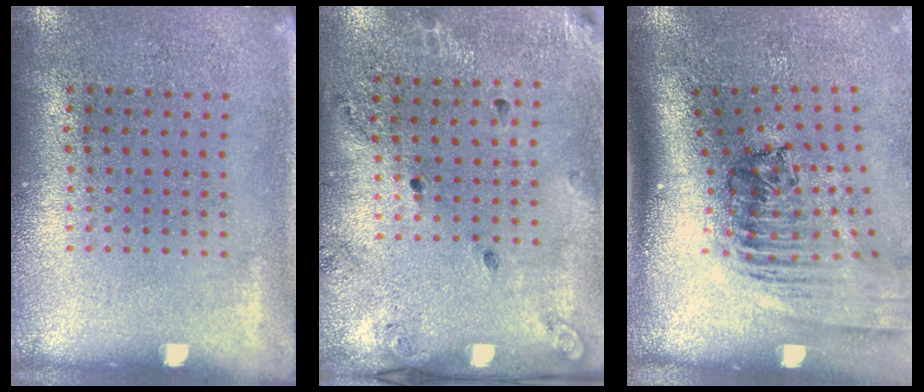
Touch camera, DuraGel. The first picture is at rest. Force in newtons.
{"total": 1.6, "press": 1.2, "slide": 1.1}
{"total": 2.5, "press": 1.8, "slide": 1.8}